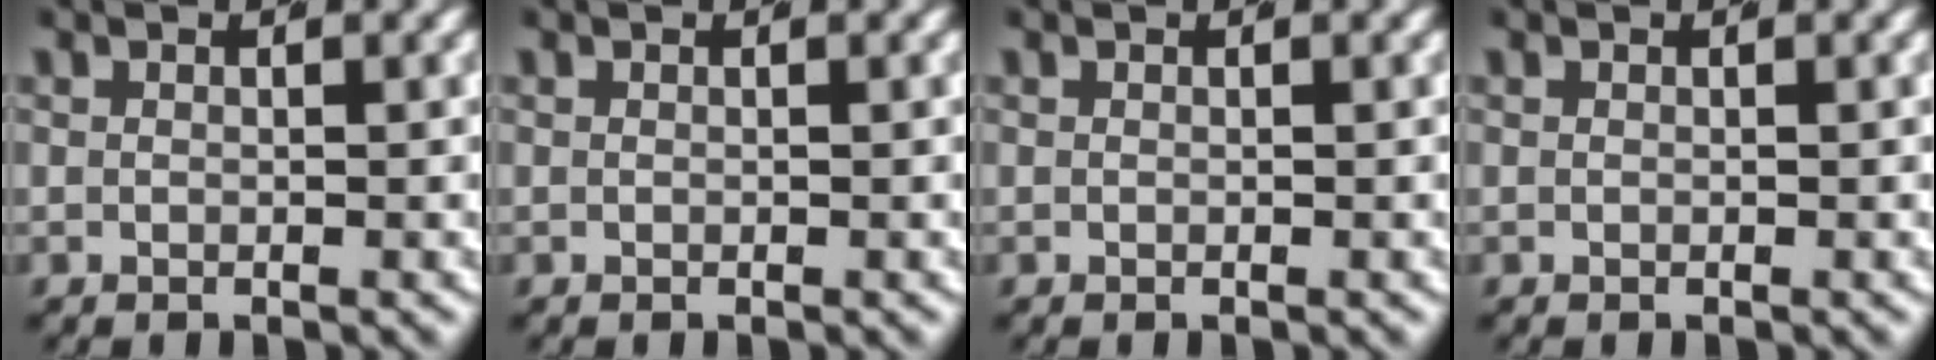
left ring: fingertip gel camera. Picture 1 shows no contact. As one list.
[{"total": 0.0}, {"total": 0.0}, {"total": 0.0}]